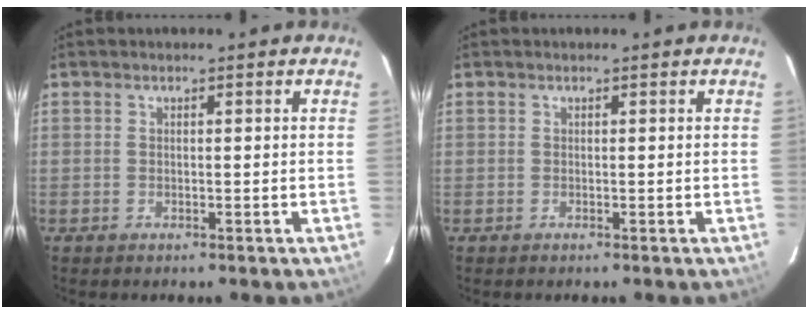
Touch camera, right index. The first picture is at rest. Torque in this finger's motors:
{"motor_torque": [-1.18, 0.28, -1.06, -0.21]}